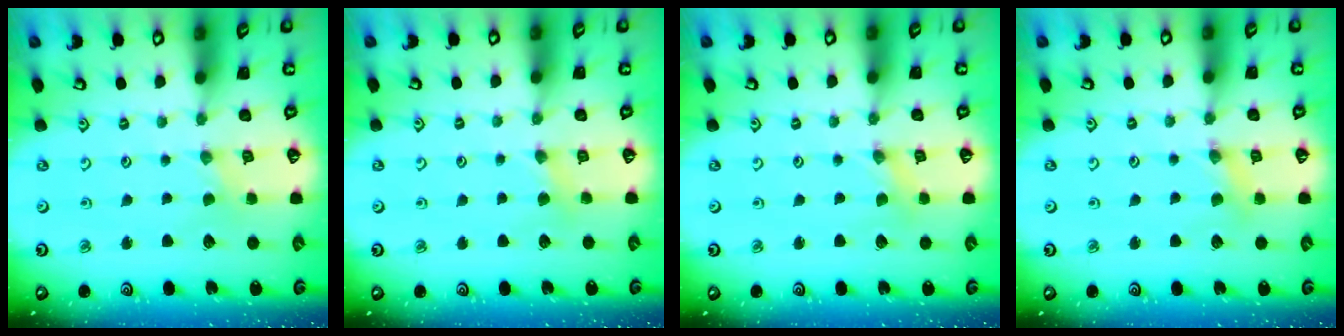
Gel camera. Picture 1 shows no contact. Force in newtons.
{"total": 2.5, "press": 2.5, "slide": 0.5}
{"total": 0.0}
{"total": 2.3, "press": 2.3, "slide": 0.3}